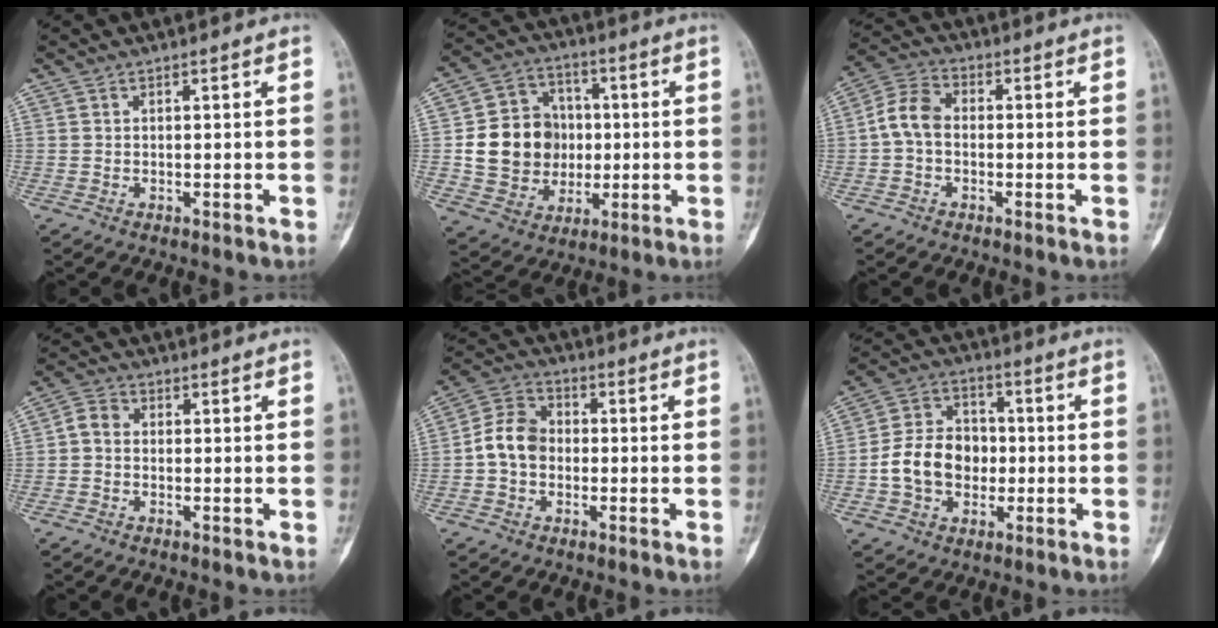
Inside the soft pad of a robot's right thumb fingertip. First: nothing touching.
{"total": 15.3, "force": [0.1, 13.3, 7.4], "torque": [-0.085, 0.022, 0.013]}
{"total": 6.6, "force": [-0.7, 4.7, 4.6], "torque": [-0.079, 0.023, -0.026]}
{"total": 3.4, "force": [-0.6, 2.6, 2.1], "torque": [-0.032, 0.013, -0.023]}
{"total": 7.8, "force": [-1.1, 6.1, 4.8], "torque": [-0.072, 0.029, -0.036]}
{"total": 12.2, "force": [-1.7, 9.6, 7.4], "torque": [-0.105, 0.034, -0.036]}